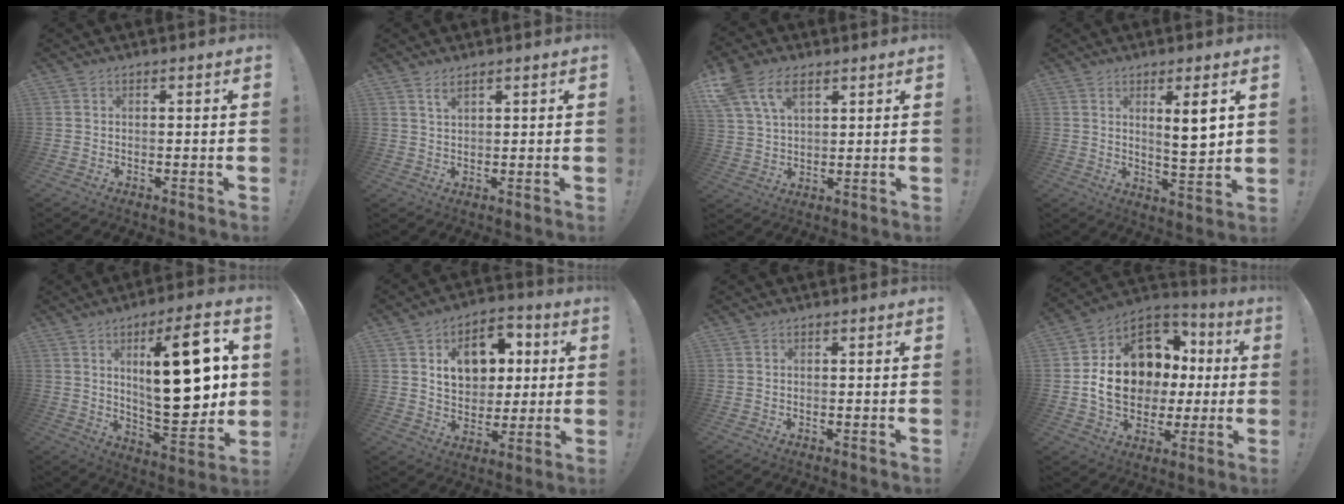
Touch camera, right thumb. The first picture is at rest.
{"total": 2.4, "force": [1.7, 0.8, 1.6], "torque": [-0.019, -0.005, 0.027]}
{"total": 10.8, "force": [5.8, 6.6, 6.4], "torque": [-0.125, -0.007, 0.113]}
{"total": 7.8, "force": [3.0, 1.0, 7.1], "torque": [-0.098, -0.021, 0.042]}
{"total": 24.3, "force": [5.2, 8.4, 22.2], "torque": [-0.323, -0.026, 0.077]}
{"total": 13.7, "force": [4.5, 10.4, 7.7], "torque": [-0.098, -0.014, 0.088]}
{"total": 0.0}
{"total": 17.4, "force": [0.8, 14.1, 10.2], "torque": [-0.151, 0.009, 0.039]}